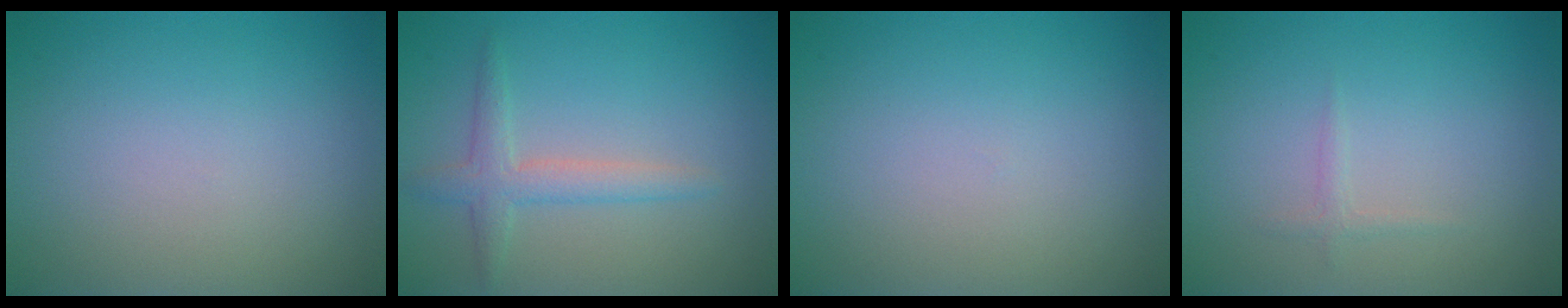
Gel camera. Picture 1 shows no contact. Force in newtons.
{"total": 2.4, "press": 2.4, "slide": 0.1}
{"total": 0.0}
{"total": 0.7, "press": 0.7, "slide": 0.1}